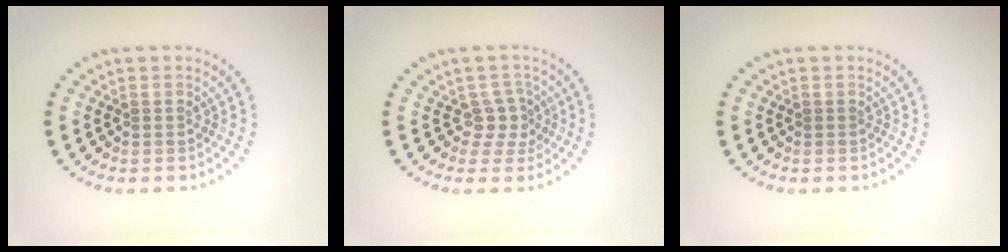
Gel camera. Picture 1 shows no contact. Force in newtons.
{"total": 2.2, "press": 1.5, "slide": 1.5}
{"total": 0.0}